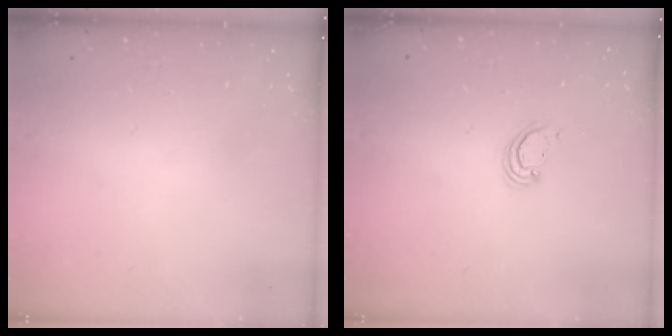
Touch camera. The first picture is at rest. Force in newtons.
{"total": 2.0, "press": 2.0, "slide": 0.2}